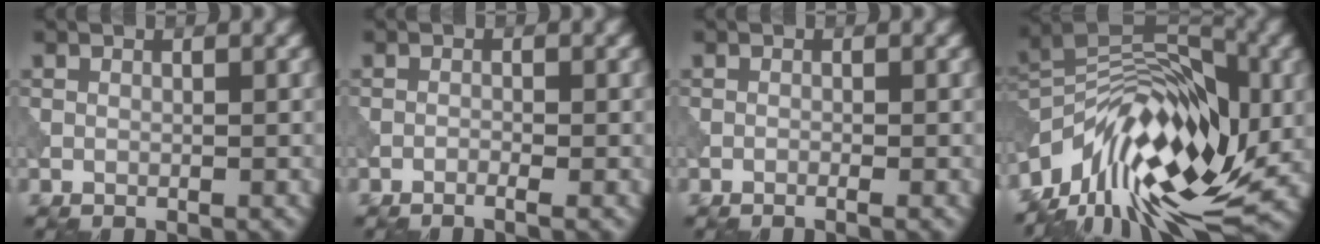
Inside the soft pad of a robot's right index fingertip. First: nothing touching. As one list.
[{"total": 0.8, "force": [-0.5, 0.0, 0.6], "torque": [-0.011, -0.001, -0.013]}, {"total": 0.5, "force": [-0.3, 0.0, 0.4], "torque": [-0.007, -0.002, -0.008]}, {"total": 14.2, "force": [-5.8, 6.9, 11.0], "torque": [-0.188, 0.026, -0.114]}]